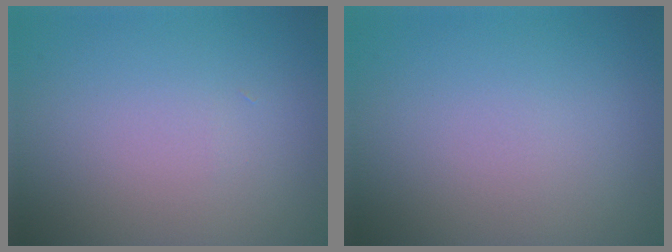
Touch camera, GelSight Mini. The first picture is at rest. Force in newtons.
{"total": 0.0}